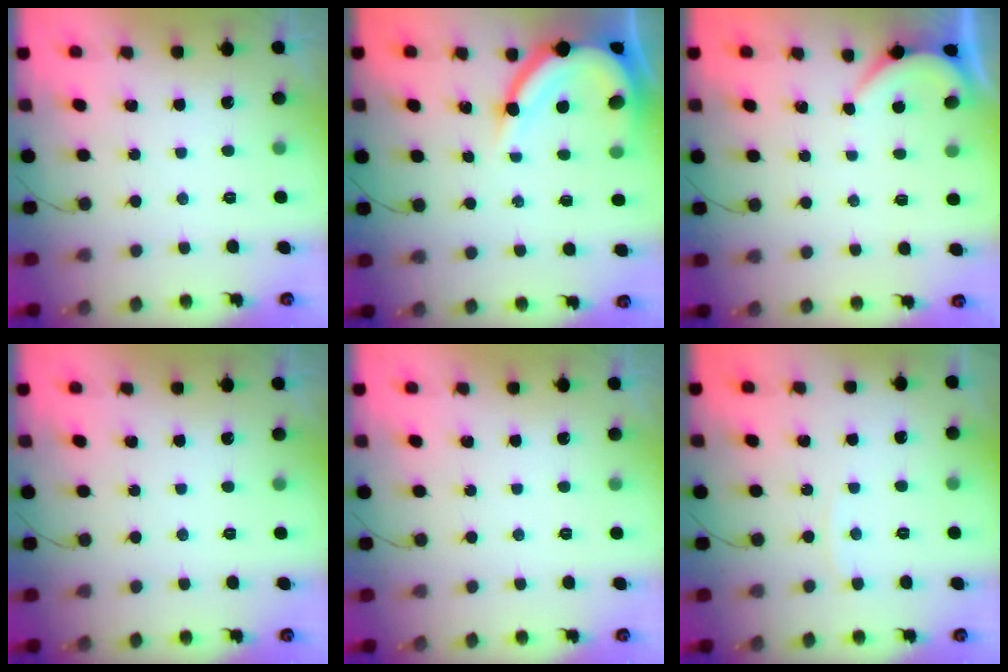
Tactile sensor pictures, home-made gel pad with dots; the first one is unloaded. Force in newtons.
{"total": 11.3, "press": 11.2, "slide": 1.2}
{"total": 2.2, "press": 2.2, "slide": 0.4}
{"total": 0.0}
{"total": 0.0}
{"total": 3.1, "press": 3.1, "slide": 0.2}